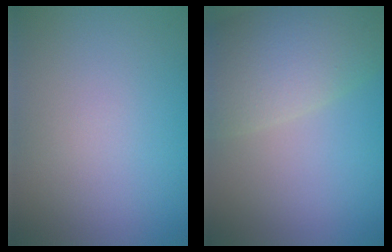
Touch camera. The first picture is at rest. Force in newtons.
{"total": 7.9, "press": 7.8, "slide": 0.8}